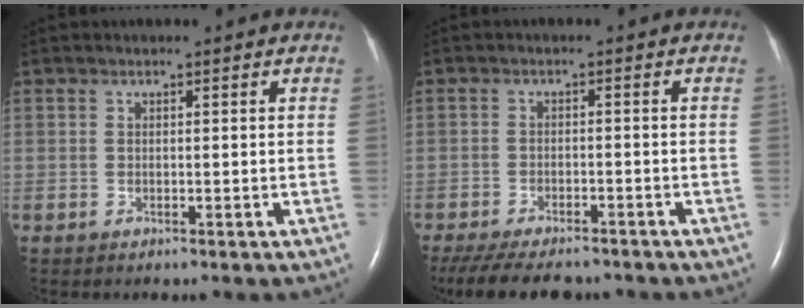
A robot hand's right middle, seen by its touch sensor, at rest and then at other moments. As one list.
[{"total": 13.1, "force": [-11.0, 4.1, 5.8], "torque": [-0.128, -0.016, -0.154]}]